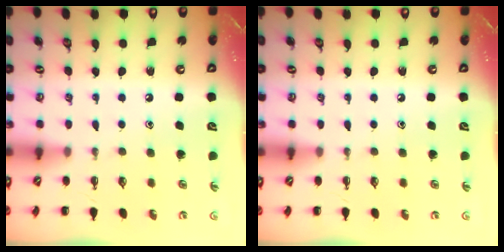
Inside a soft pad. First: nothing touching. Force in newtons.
{"total": 0.0}